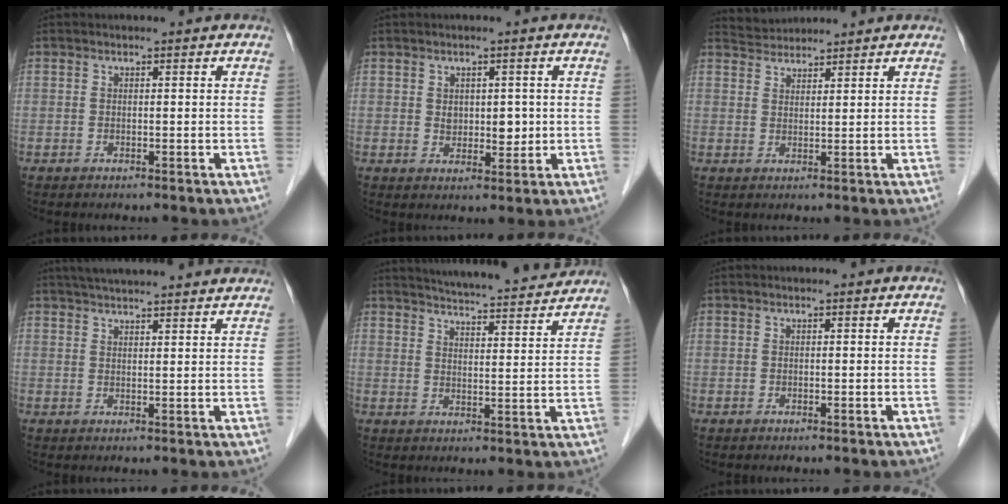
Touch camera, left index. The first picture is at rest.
{"total": 3.4, "force": [0.3, 2.4, 2.4], "torque": [-0.033, 0.001, 0.012]}
{"total": 3.2, "force": [3.2, 0.2, -0.4], "torque": [-0.005, 0.024, 0.063]}
{"total": 14.3, "force": [12.9, 1.3, 6.0], "torque": [-0.093, 0.038, 0.170]}
{"total": 16.5, "force": [15.6, 1.2, 5.4], "torque": [-0.086, -0.002, 0.207]}
{"total": 0.0}